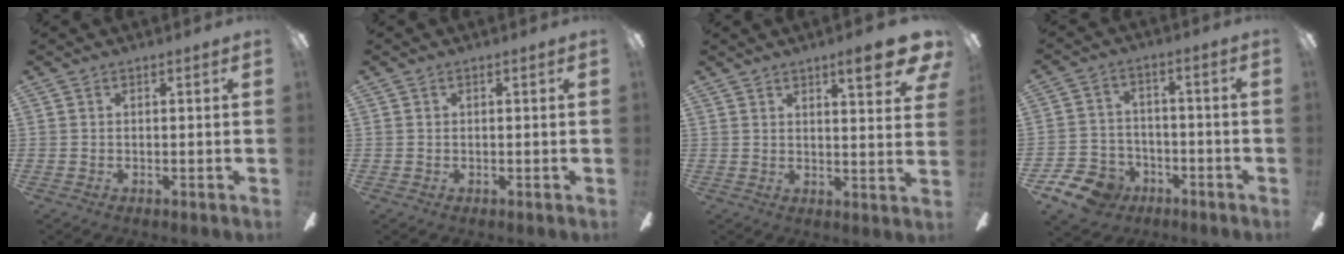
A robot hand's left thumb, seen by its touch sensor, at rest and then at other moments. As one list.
[{"total": 0.5, "force": [-0.1, 0.5, 0.2], "torque": [-0.003, 0.004, -0.003]}, {"total": 9.5, "force": [5.6, 1.9, 7.4], "torque": [-0.086, -0.036, 0.082]}, {"total": 10.6, "force": [-7.0, 6.9, 3.8], "torque": [-0.098, 0.045, -0.130]}]